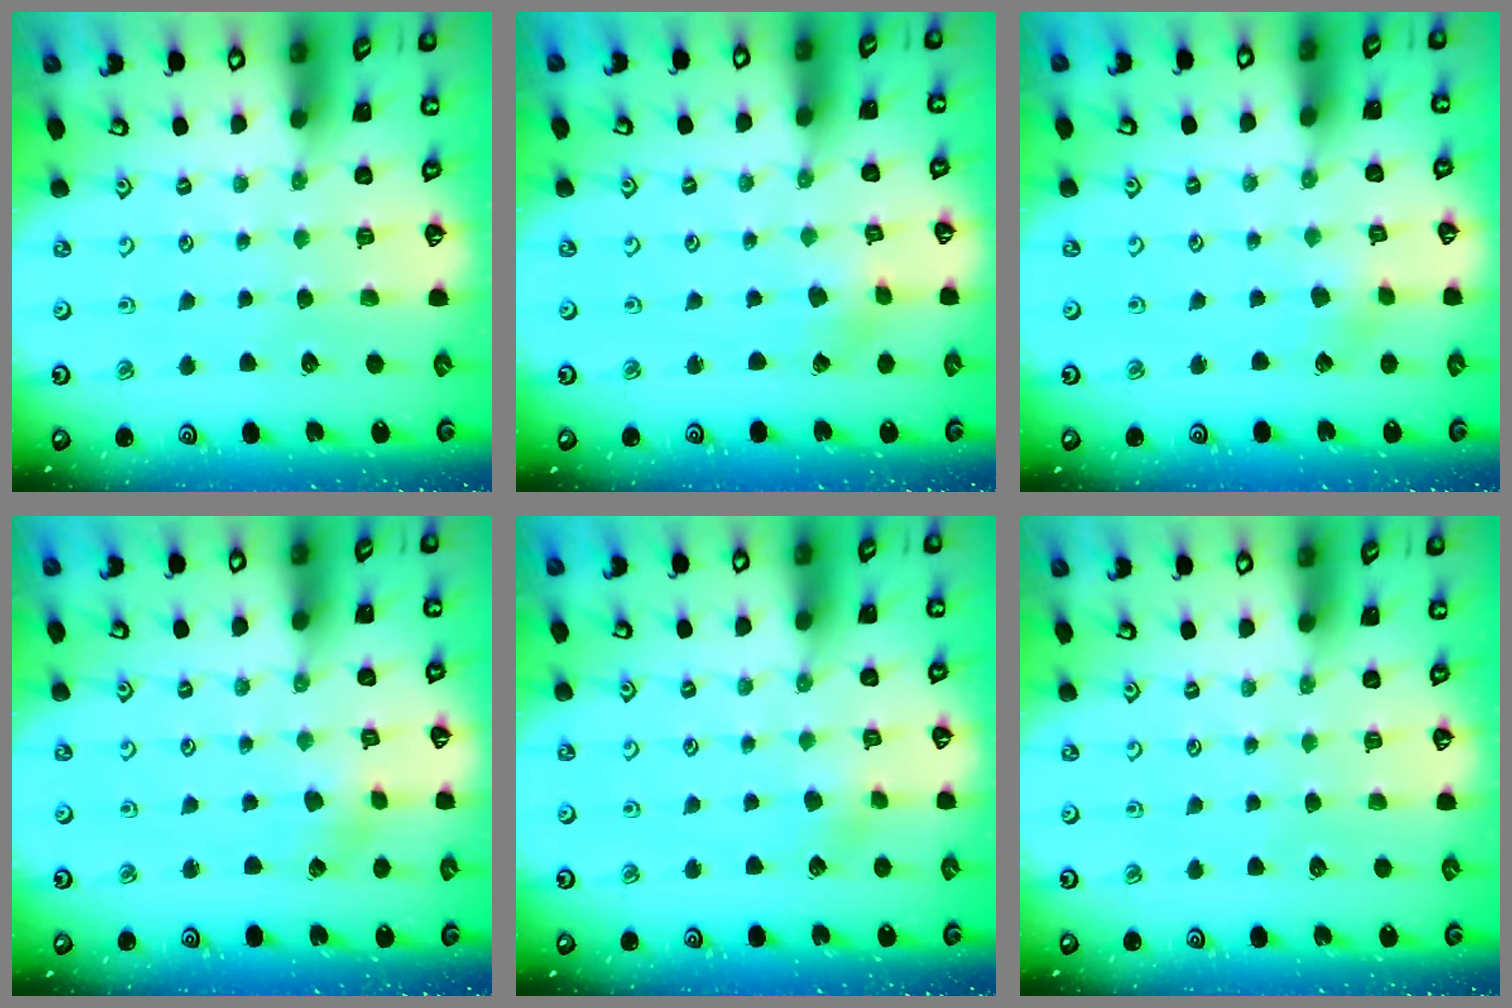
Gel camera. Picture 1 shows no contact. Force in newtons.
{"total": 0.7, "press": 0.7, "slide": 0.1}
{"total": 2.8, "press": 2.8, "slide": 0.1}
{"total": 1.9, "press": 1.9, "slide": 0.2}
{"total": 3.7, "press": 3.6, "slide": 0.7}
{"total": 0.0}